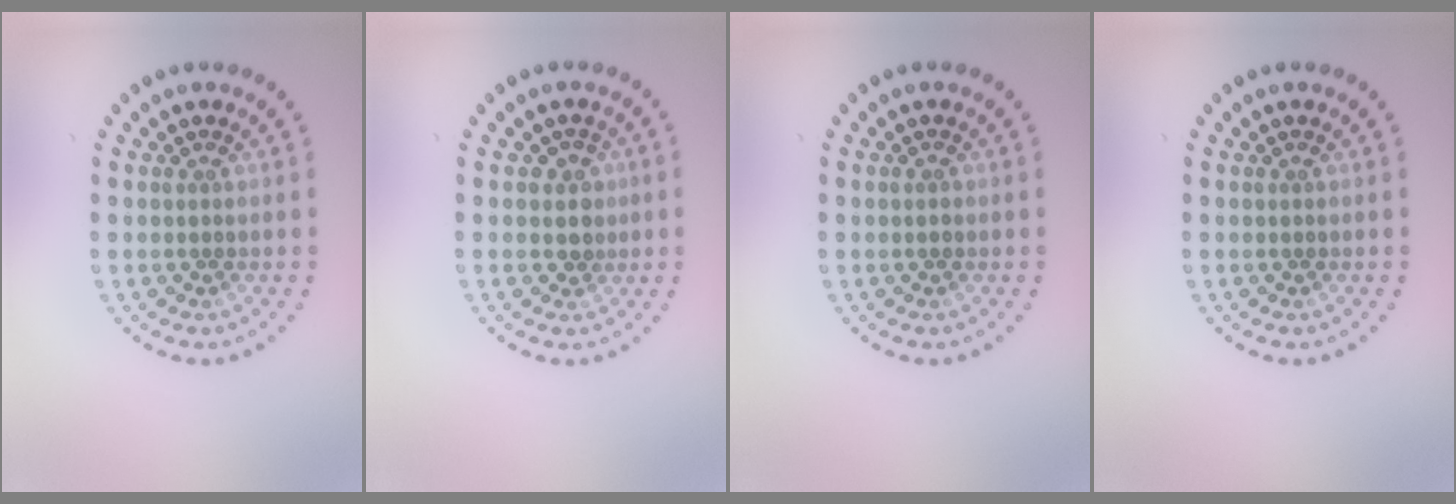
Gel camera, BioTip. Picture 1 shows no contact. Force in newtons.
{"total": 1.8, "press": 1.6, "slide": 0.9}
{"total": 0.8, "press": 0.8, "slide": 0.1}
{"total": 0.0}